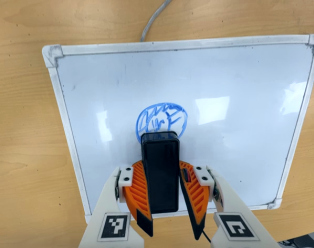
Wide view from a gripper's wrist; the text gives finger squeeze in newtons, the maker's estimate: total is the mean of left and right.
{"total": 14.6, "left": 14.2, "right": 15.0}